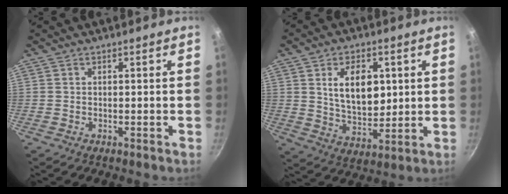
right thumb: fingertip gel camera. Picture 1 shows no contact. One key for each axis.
{"total": 12.2, "fx": 2.9, "fy": 7.7, "fz": 9.0, "tx": -0.118, "ty": -0.020, "tz": 0.058}